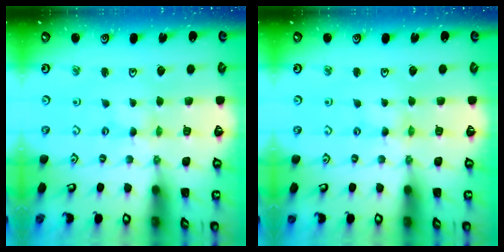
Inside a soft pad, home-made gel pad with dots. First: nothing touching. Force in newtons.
{"total": 2.2, "press": 2.2, "slide": 0.4}